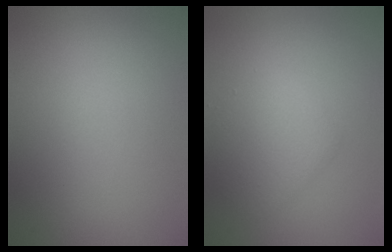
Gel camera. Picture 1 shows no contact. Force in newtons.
{"total": 2.9, "press": 2.9, "slide": 0.0}